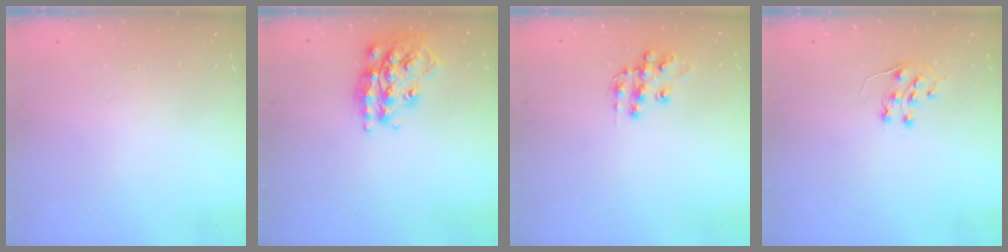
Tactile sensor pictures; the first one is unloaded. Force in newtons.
{"total": 18.0, "press": 17.9, "slide": 1.1}
{"total": 11.6, "press": 11.5, "slide": 0.9}
{"total": 6.5, "press": 6.4, "slide": 0.6}